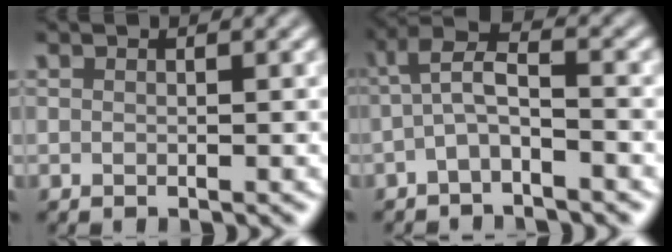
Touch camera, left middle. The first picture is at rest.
{"total": 3.2, "force": [-1.2, 0.9, 2.8], "torque": [-0.058, 0.015, -0.034]}